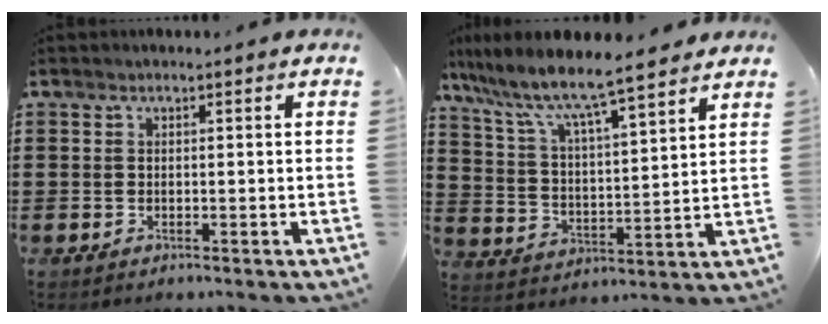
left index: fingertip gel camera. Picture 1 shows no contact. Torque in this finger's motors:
{"motor_torque": [2.14, 0.00, 0.13, -0.03]}